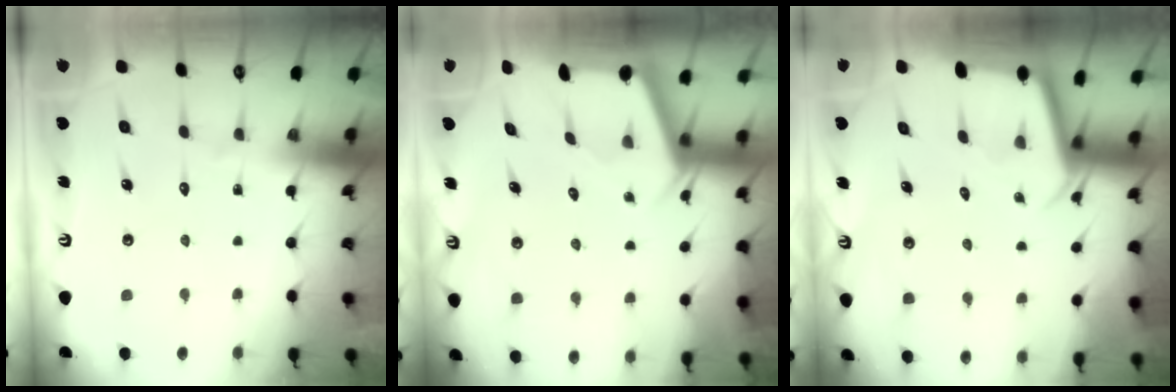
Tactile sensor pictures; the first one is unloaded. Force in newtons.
{"total": 2.3, "press": 2.3, "slide": 0.3}
{"total": 2.3, "press": 2.3, "slide": 0.1}